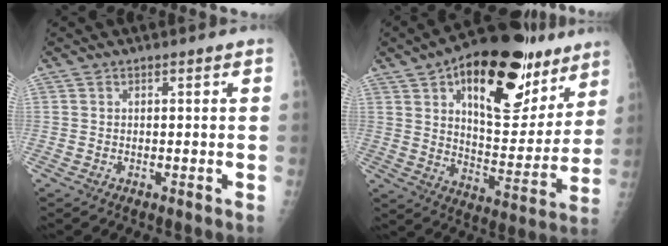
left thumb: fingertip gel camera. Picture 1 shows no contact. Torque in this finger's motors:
{"motor_torque": [1.28, 1.59, 1.15, -1.62, 0.09]}